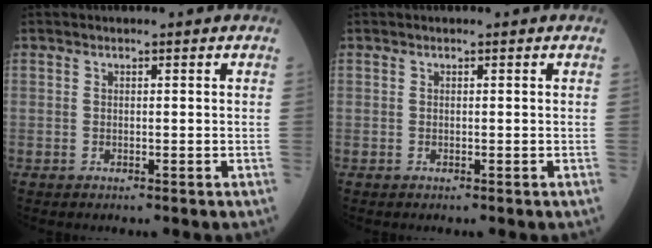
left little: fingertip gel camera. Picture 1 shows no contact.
{"total": 0.0}